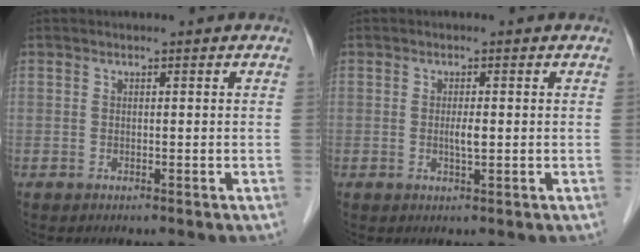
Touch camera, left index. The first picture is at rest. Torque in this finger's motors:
{"motor_torque": [0.42, 0.36, 0.06, 0.02]}